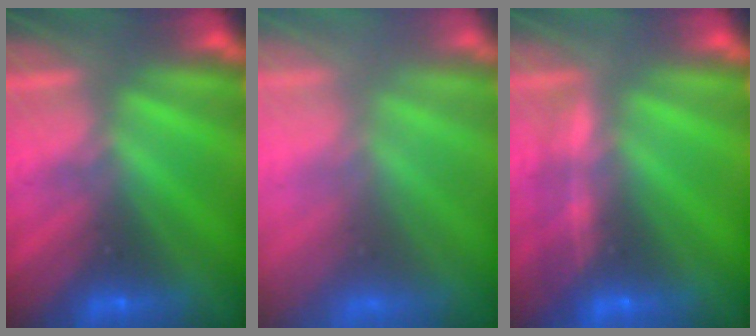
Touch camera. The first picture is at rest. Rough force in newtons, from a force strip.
{"total": 7.6}
{"total": 1.5}